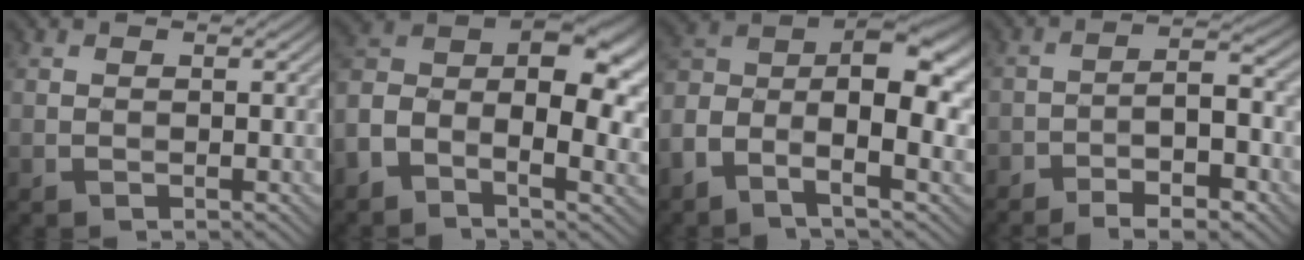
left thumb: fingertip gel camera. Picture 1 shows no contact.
{"total": 13.9, "force": [-2.7, 8.3, 10.8], "torque": [-0.199, 0.000, -0.057]}
{"total": 11.9, "force": [-4.1, 5.8, 9.6], "torque": [-0.181, 0.000, -0.085]}
{"total": 8.2, "force": [-5.0, 2.4, 6.1], "torque": [-0.095, 0.002, -0.080]}